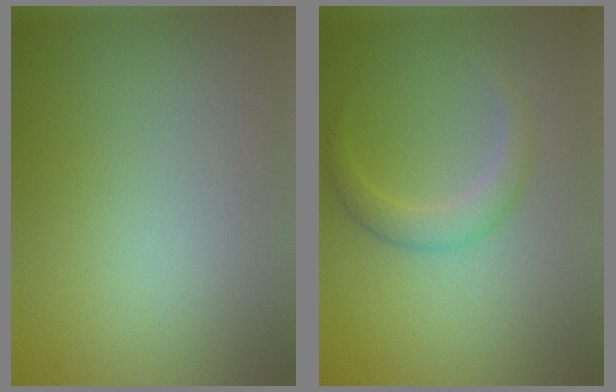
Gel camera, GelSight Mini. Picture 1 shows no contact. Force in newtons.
{"total": 2.1, "press": 2.1, "slide": 0.1}